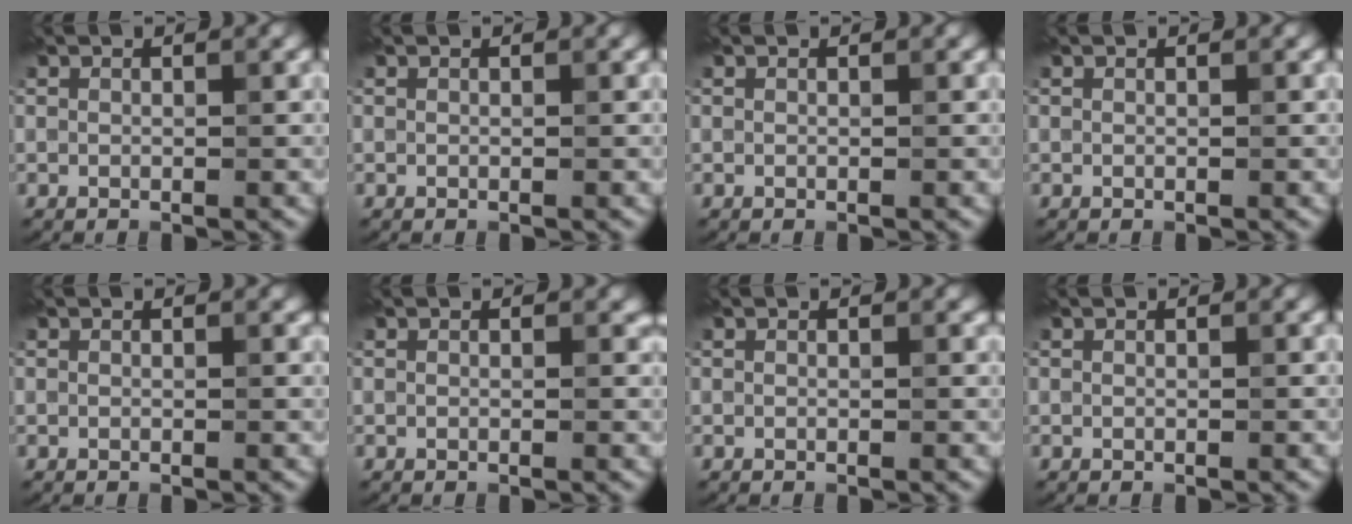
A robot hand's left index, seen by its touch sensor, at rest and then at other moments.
{"total": 0.0}
{"total": 0.0}
{"total": 0.0}
{"total": 0.0}
{"total": 0.7, "force": [0.1, 0.5, 0.4], "torque": [-0.004, 0.001, 0.000]}
{"total": 0.0}
{"total": 0.0}